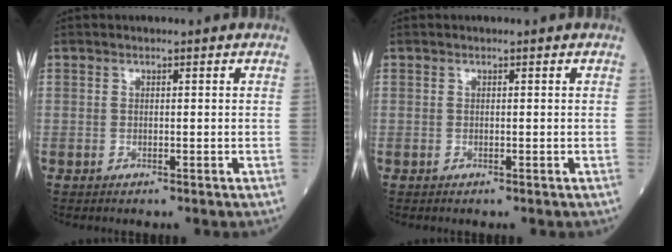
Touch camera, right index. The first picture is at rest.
{"total": 0.0}